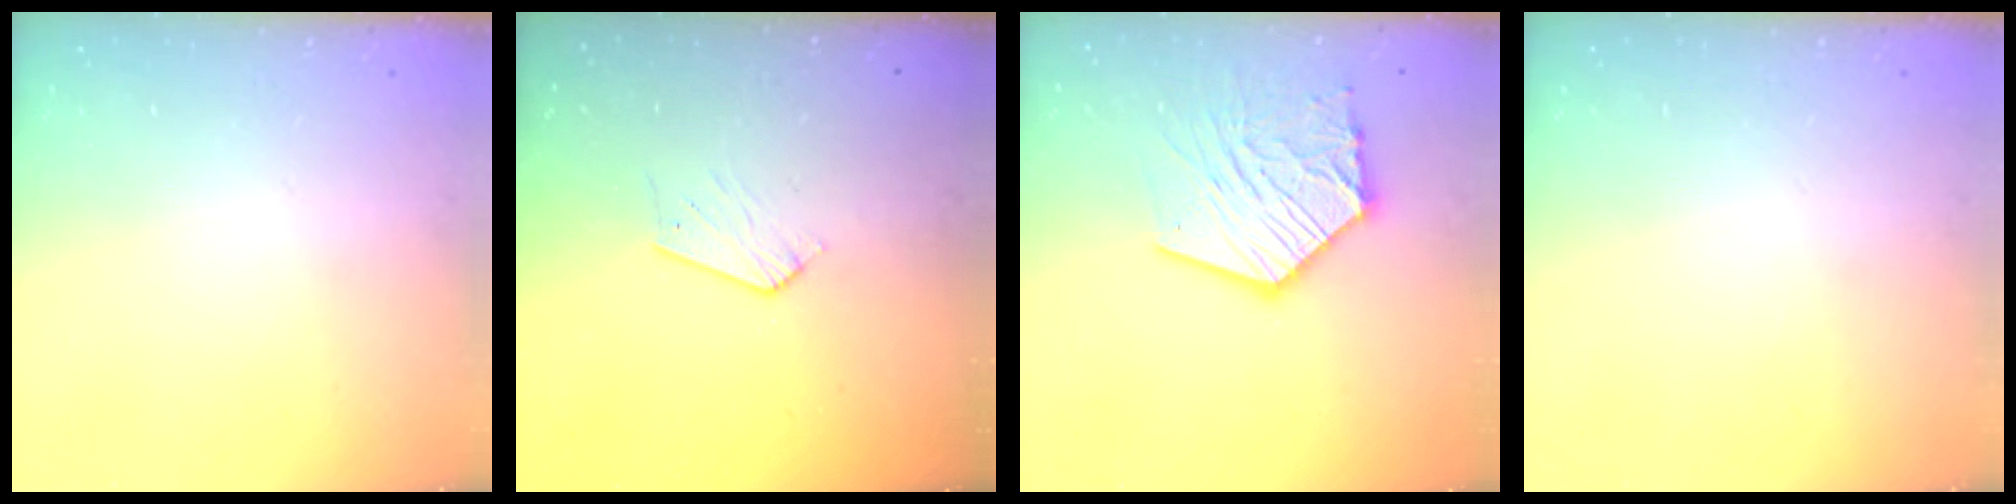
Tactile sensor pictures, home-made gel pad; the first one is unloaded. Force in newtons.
{"total": 5.2, "press": 5.1, "slide": 0.4}
{"total": 17.6, "press": 17.5, "slide": 1.7}
{"total": 0.0}